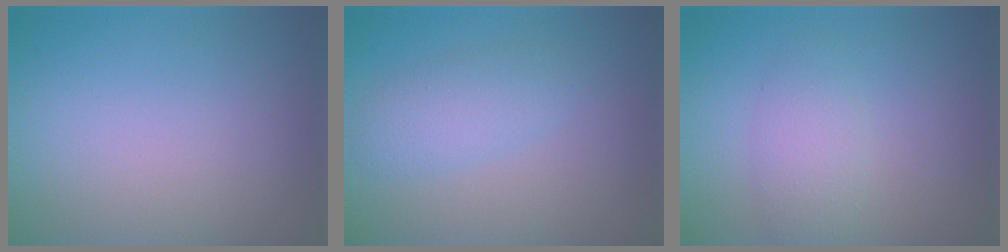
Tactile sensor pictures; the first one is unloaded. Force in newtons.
{"total": 2.7, "press": 2.7, "slide": 0.1}
{"total": 2.8, "press": 2.8, "slide": 0.2}